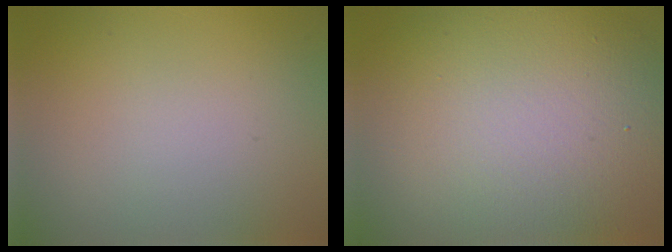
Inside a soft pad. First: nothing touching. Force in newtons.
{"total": 14.1, "press": 14.1, "slide": 1.2}